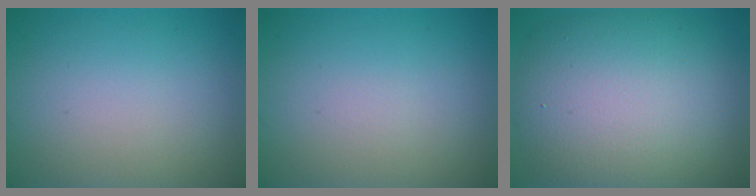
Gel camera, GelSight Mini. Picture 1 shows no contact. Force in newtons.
{"total": 0.0}
{"total": 12.0, "press": 12.0, "slide": 0.5}